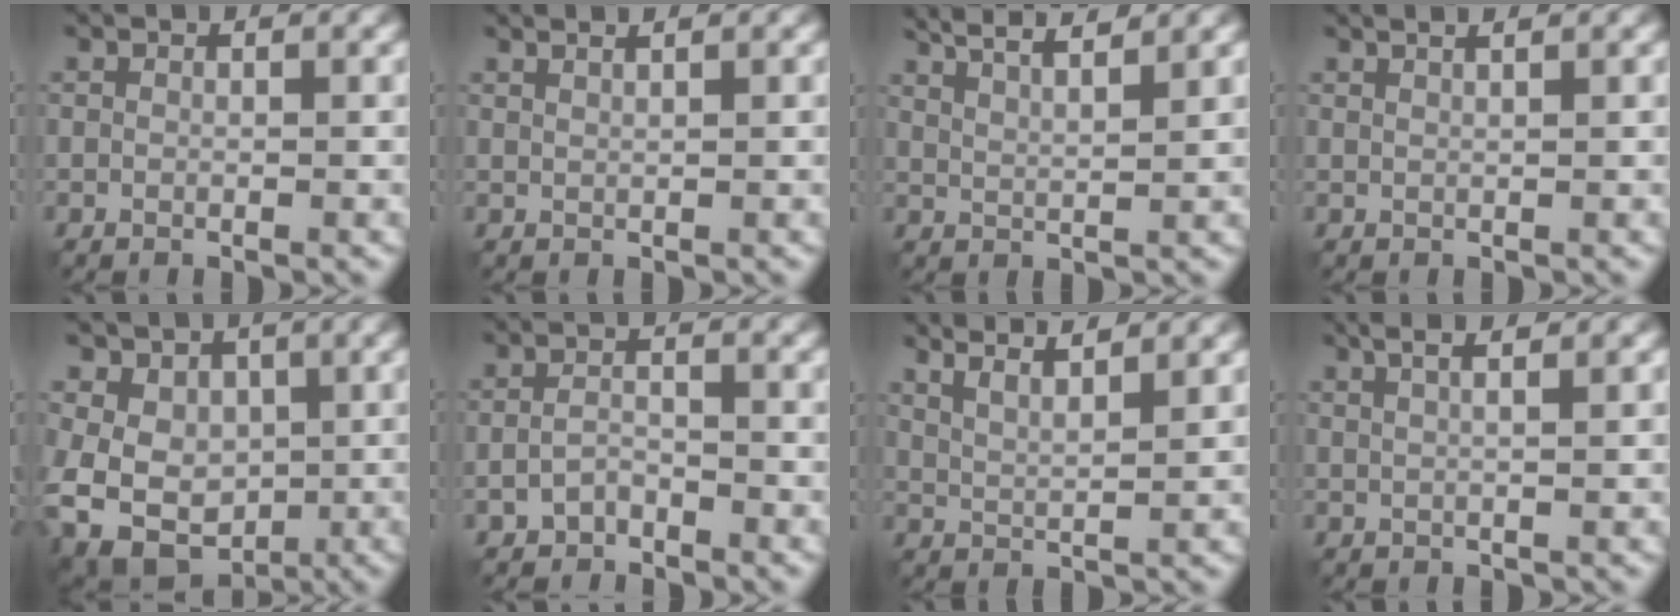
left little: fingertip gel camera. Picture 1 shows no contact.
{"total": 1.3, "force": [1.0, 0.3, 0.8], "torque": [-0.005, 0.001, 0.006]}
{"total": 7.0, "force": [5.3, 1.8, 4.3], "torque": [-0.045, 0.024, 0.047]}
{"total": 1.9, "force": [1.3, 0.6, 1.2], "torque": [-0.001, 0.007, 0.000]}
{"total": 8.8, "force": [-1.5, 7.4, 4.6], "torque": [-0.084, -0.002, -0.032]}
{"total": 1.9, "force": [-1.4, 0.8, 0.9], "torque": [-0.020, 0.001, -0.031]}
{"total": 5.3, "force": [4.1, 1.3, 3.1], "torque": [-0.040, 0.016, 0.047]}
{"total": 4.7, "force": [2.4, 1.8, 3.6], "torque": [-0.036, 0.031, 0.011]}